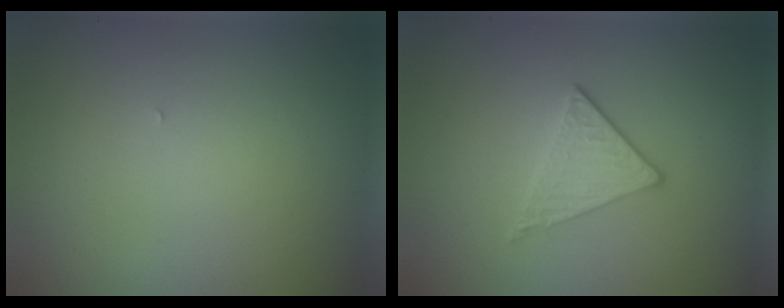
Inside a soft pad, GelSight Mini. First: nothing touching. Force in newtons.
{"total": 2.0, "press": 1.7, "slide": 1.0}